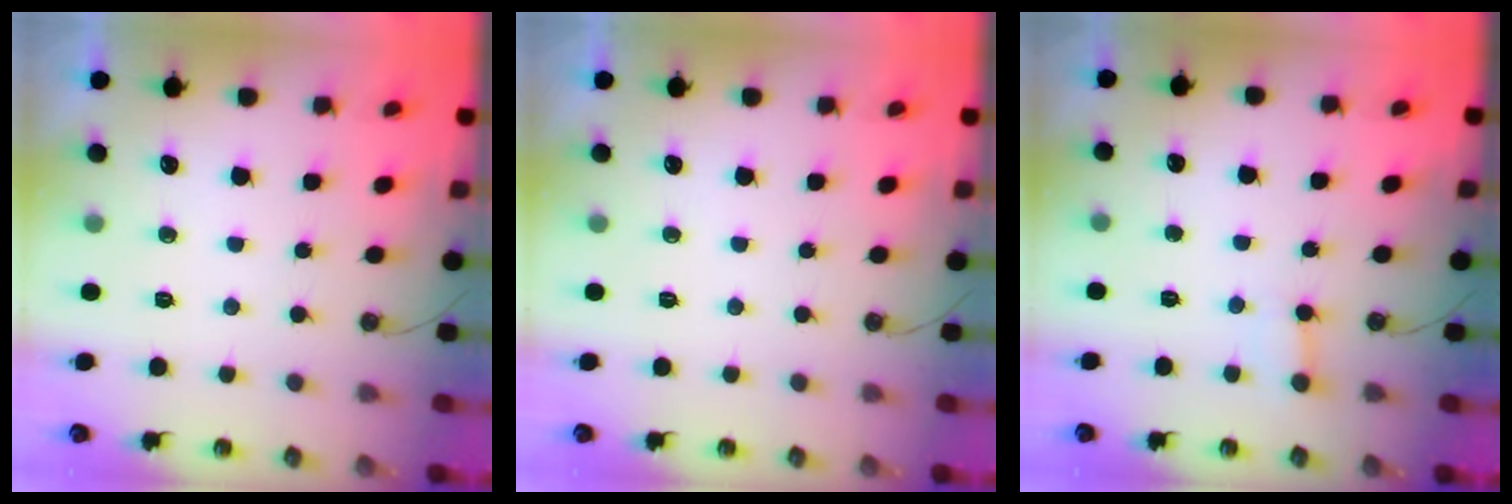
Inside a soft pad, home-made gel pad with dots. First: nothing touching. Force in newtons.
{"total": 0.0}
{"total": 2.5, "press": 2.5, "slide": 0.4}